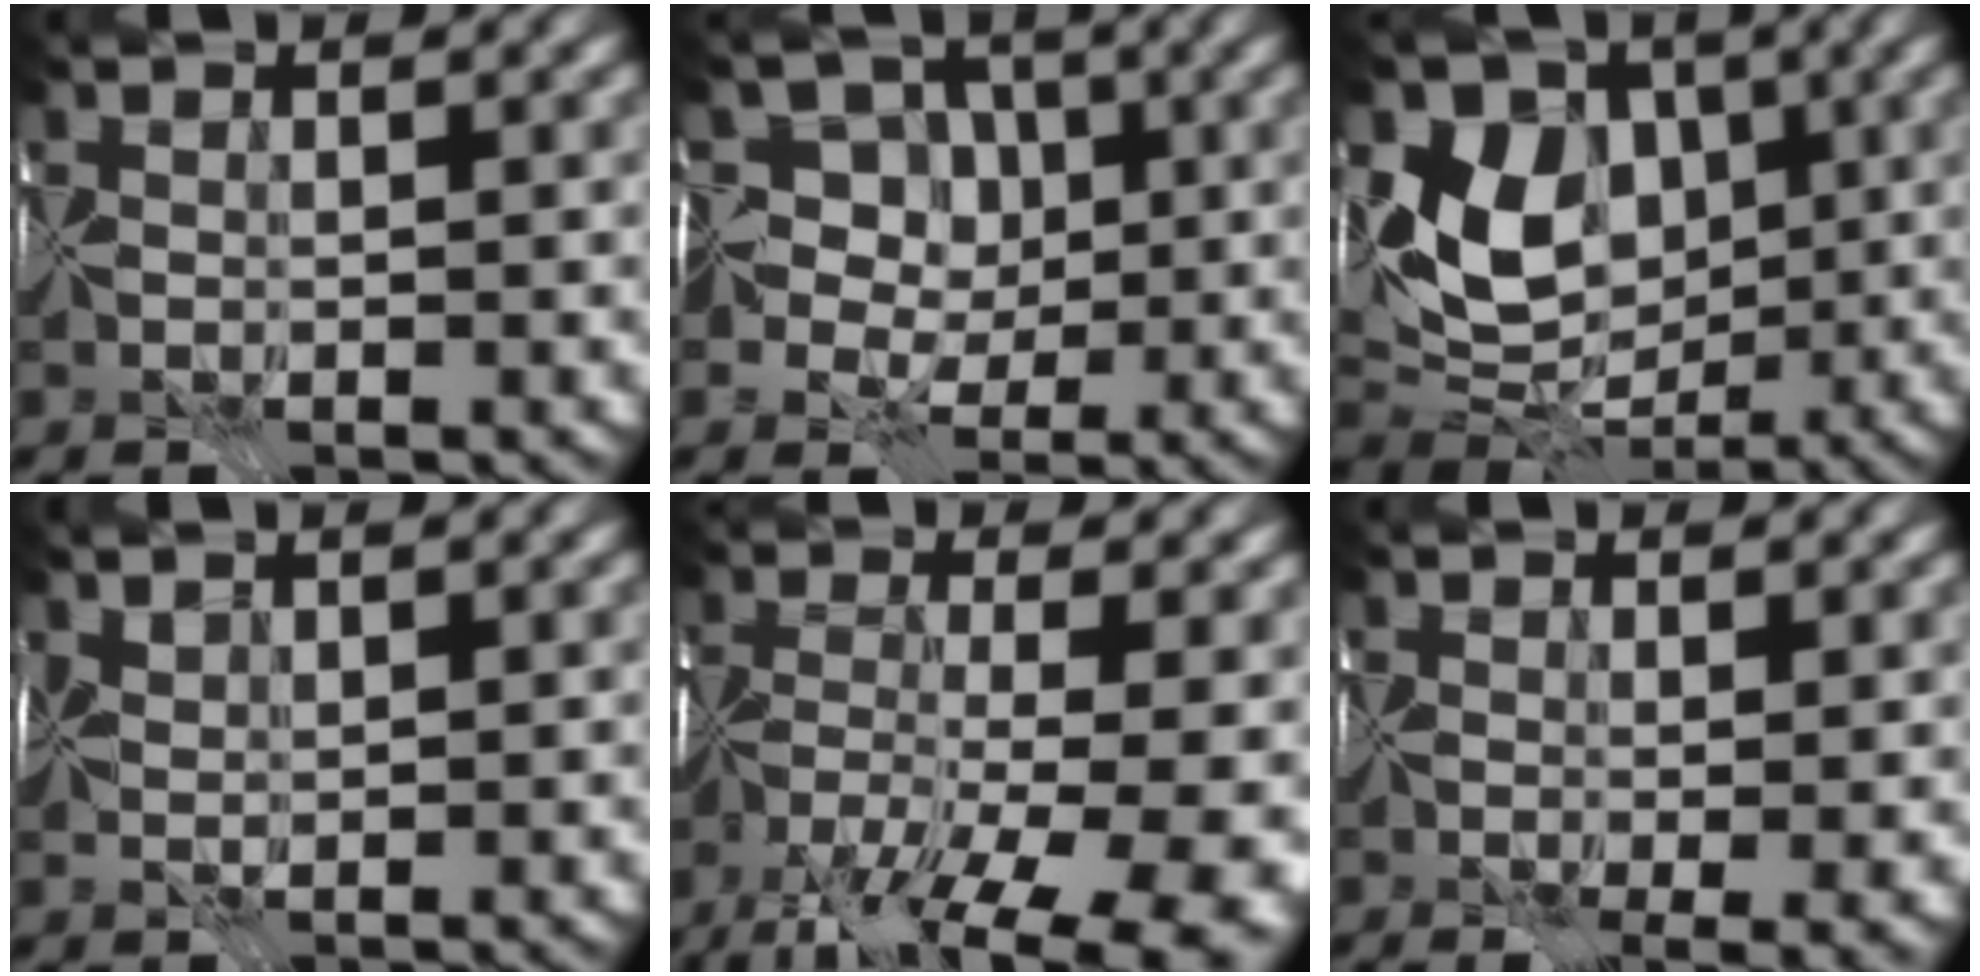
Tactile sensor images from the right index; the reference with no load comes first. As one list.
[{"total": 5.6, "force": [0.7, 4.8, 2.8], "torque": [-0.032, 0.018, -0.021]}, {"total": 7.5, "force": [1.6, 5.7, 4.6], "torque": [-0.081, -0.007, 0.021]}, {"total": 1.2, "force": [1.0, 0.4, 0.3], "torque": [-0.013, 0.006, 0.020]}, {"total": 15.5, "force": [-9.5, 5.6, 10.9], "torque": [-0.189, -0.019, -0.126]}, {"total": 3.8, "force": [-0.6, 1.2, 3.6], "torque": [-0.051, -0.009, -0.006]}]